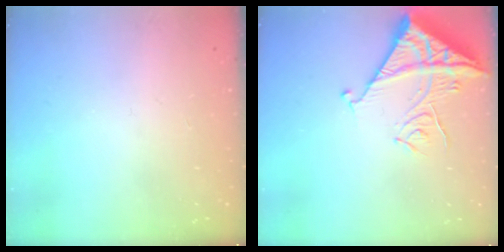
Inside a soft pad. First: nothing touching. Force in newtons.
{"total": 13.7, "press": 13.6, "slide": 1.1}